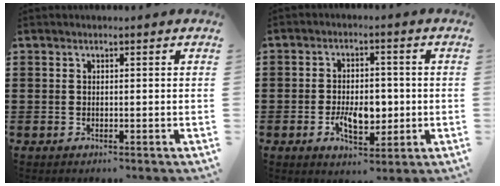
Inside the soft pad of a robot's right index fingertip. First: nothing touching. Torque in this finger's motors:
{"motor_torque": [2.14, 0.00, 0.88, 0.10]}